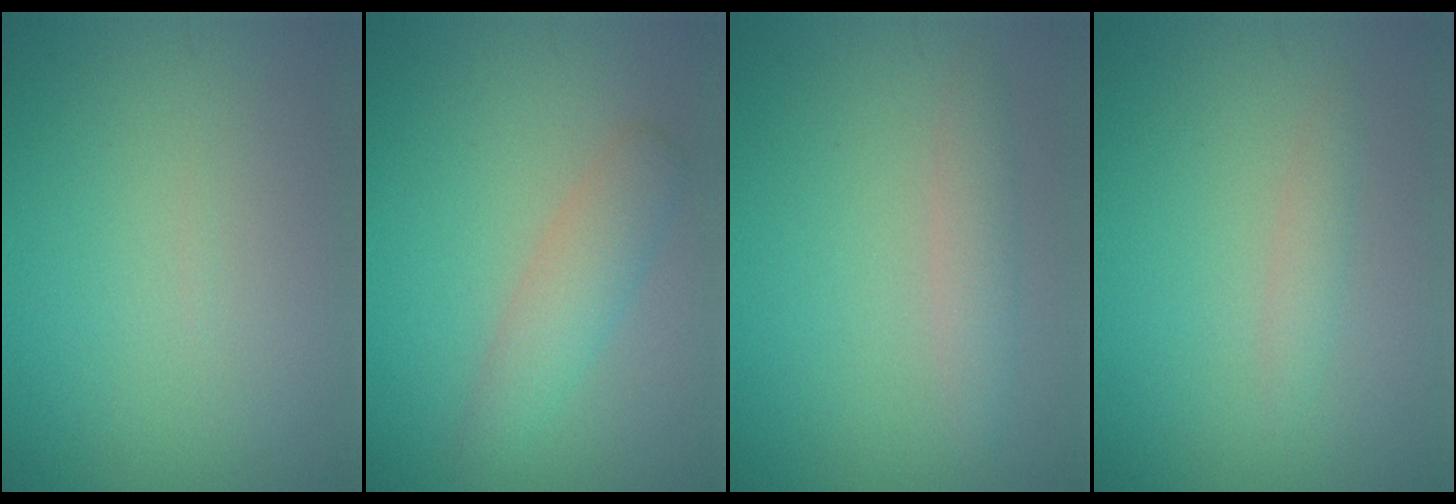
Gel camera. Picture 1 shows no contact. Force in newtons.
{"total": 2.8, "press": 2.8, "slide": 0.1}
{"total": 1.9, "press": 1.9, "slide": 0.0}
{"total": 1.2, "press": 1.2, "slide": 0.0}